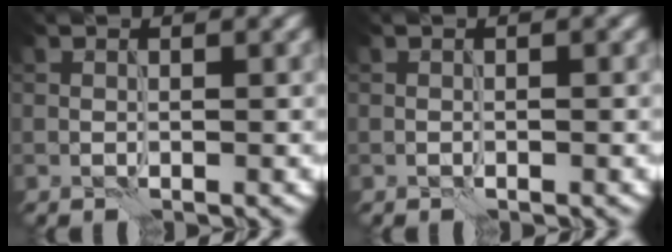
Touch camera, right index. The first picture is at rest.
{"total": 0.6, "force": [-0.2, 0.1, 0.5], "torque": [-0.003, 0.002, -0.005]}